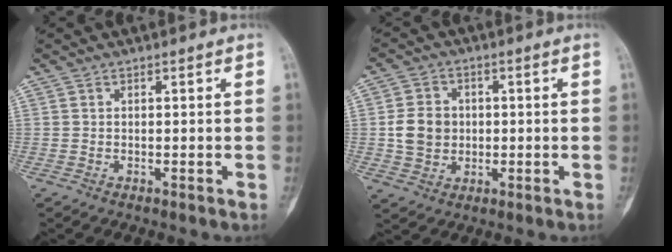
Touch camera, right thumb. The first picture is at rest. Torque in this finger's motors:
{"motor_torque": [0.82, 0.86, 0.46, -0.34, 0.06]}